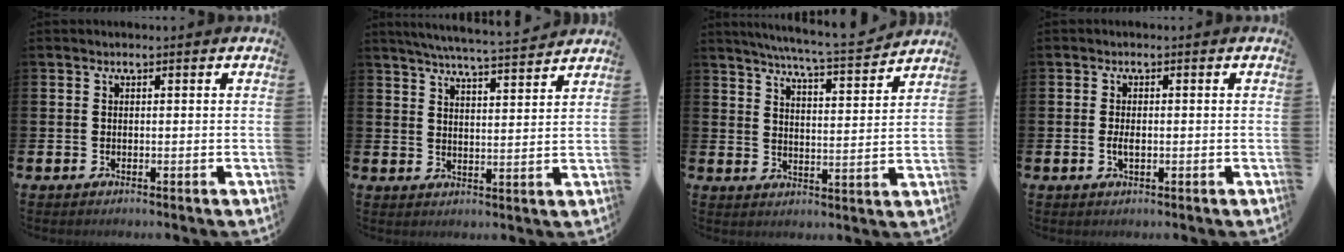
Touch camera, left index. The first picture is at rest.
{"total": 6.0, "force": [5.8, -0.4, 1.3], "torque": [-0.041, -0.039, 0.101]}
{"total": 6.9, "force": [6.5, -0.4, 2.0], "torque": [-0.057, -0.047, 0.113]}
{"total": 1.8, "force": [-0.2, 0.8, 1.5], "torque": [-0.024, 0.000, -0.005]}